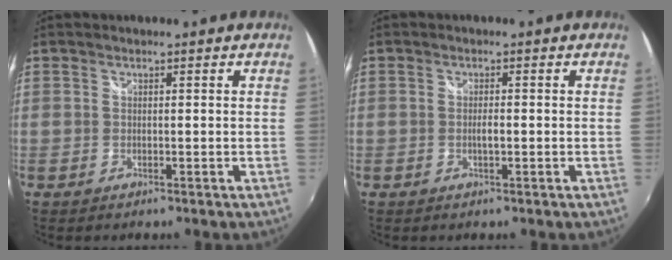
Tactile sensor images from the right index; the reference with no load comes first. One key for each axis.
{"total": 1.5, "fx": -0.4, "fy": 0.3, "fz": 1.4, "tx": -0.026, "ty": -0.002, "tz": -0.007}